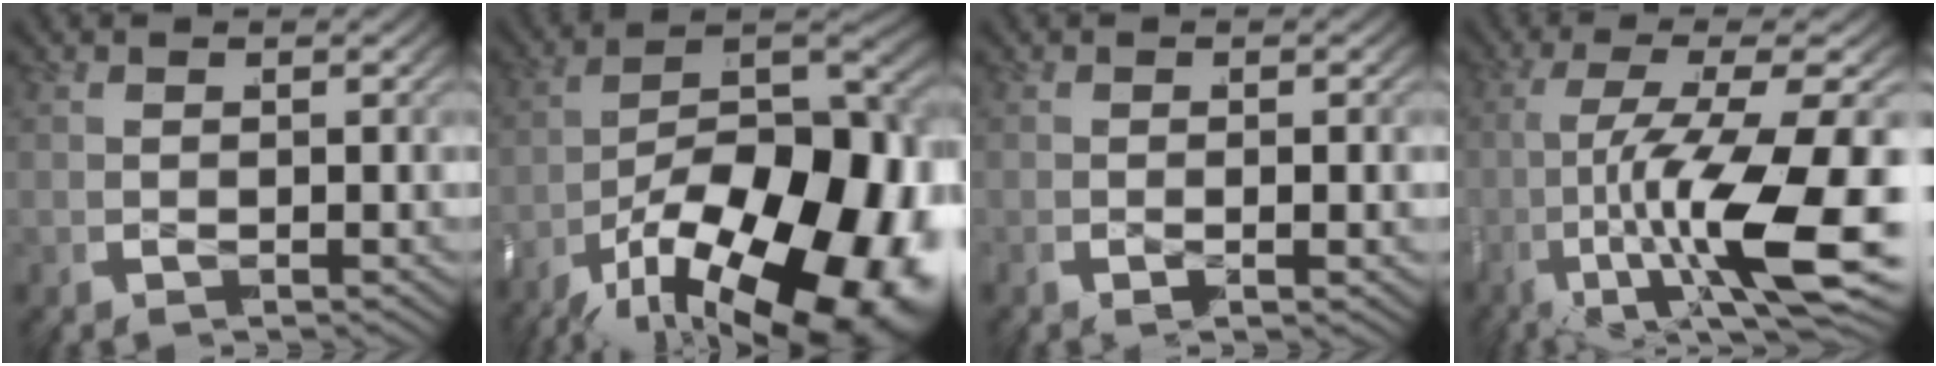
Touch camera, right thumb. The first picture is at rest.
{"total": 25.3, "force": [-5.8, 16.0, 18.8], "torque": [-0.312, -0.076, -0.059]}
{"total": 1.1, "force": [-0.4, 0.4, 0.9], "torque": [-0.021, -0.004, -0.009]}
{"total": 14.0, "force": [-2.3, 6.1, 12.3], "torque": [-0.239, -0.035, -0.013]}